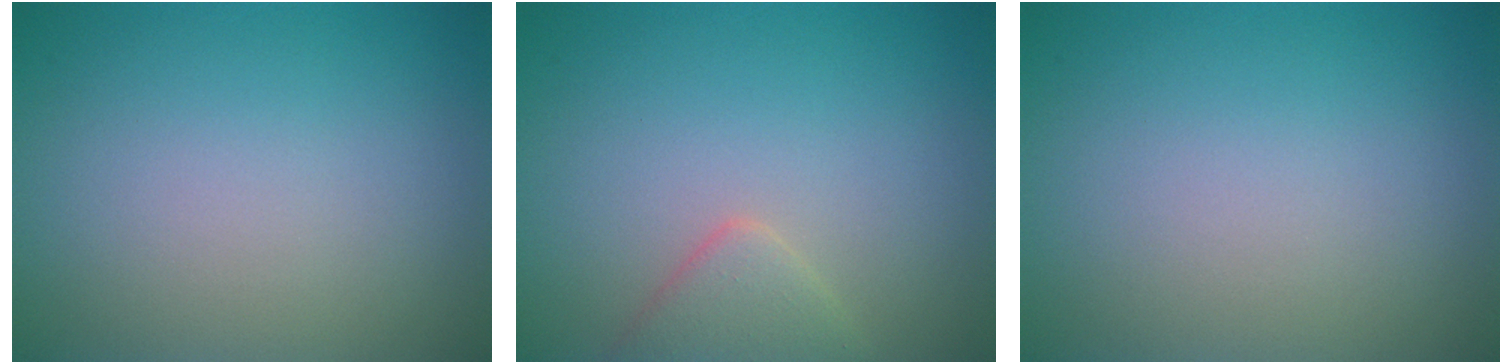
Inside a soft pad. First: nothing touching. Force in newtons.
{"total": 2.2, "press": 2.2, "slide": 0.2}
{"total": 0.0}